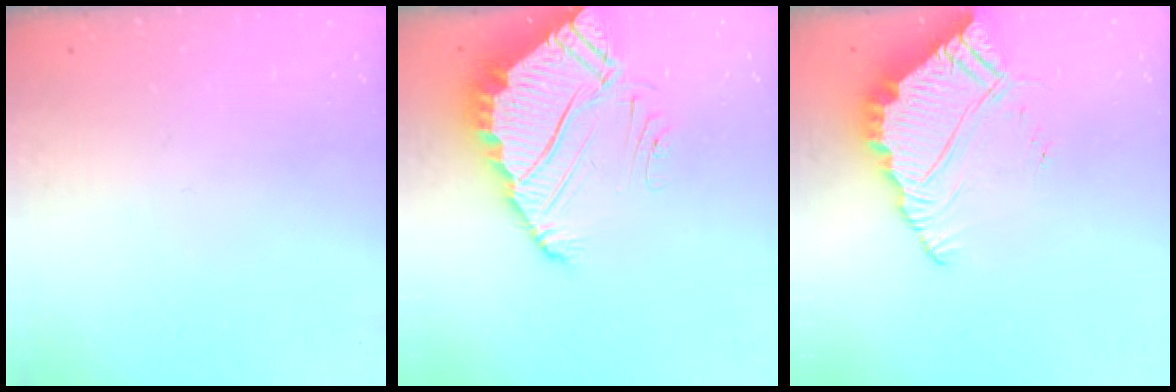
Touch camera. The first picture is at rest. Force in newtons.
{"total": 8.3, "press": 8.3, "slide": 0.6}
{"total": 7.4, "press": 7.3, "slide": 0.6}